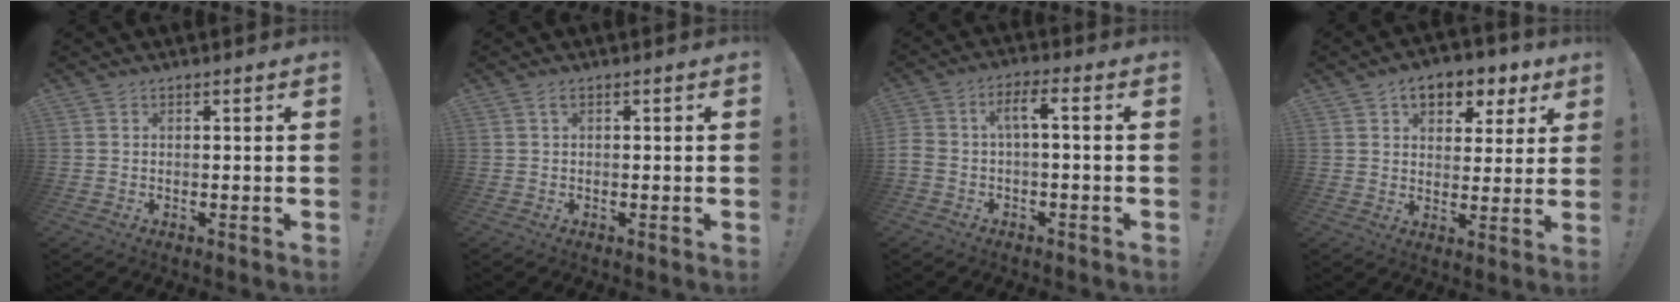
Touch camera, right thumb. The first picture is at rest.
{"total": 1.2, "force": [0.5, 0.4, 1.0], "torque": [-0.014, 0.000, 0.008]}
{"total": 6.0, "force": [-1.2, 2.3, 5.4], "torque": [-0.115, 0.010, -0.024]}
{"total": 9.4, "force": [5.0, 6.0, 5.2], "torque": [-0.065, -0.026, 0.090]}